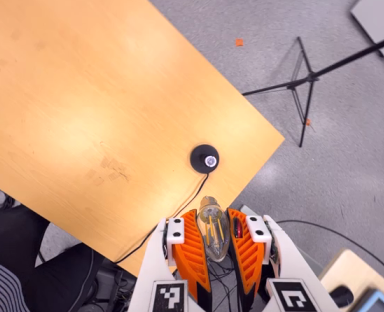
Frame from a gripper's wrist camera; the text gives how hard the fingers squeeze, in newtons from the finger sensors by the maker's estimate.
{"total": 21.3, "left": 25.8, "right": 16.9}